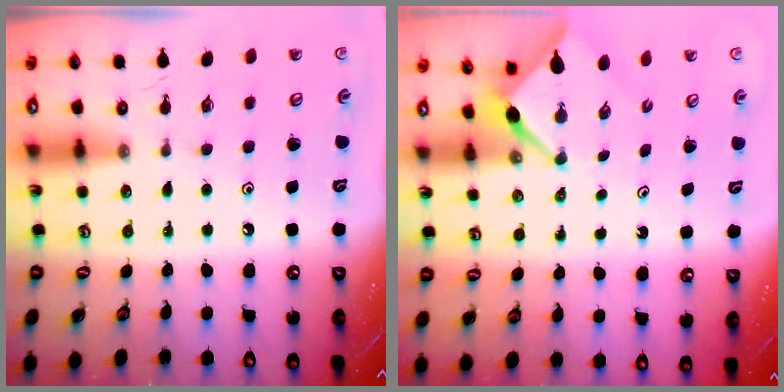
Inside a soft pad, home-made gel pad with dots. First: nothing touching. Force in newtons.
{"total": 2.6, "press": 2.6, "slide": 0.3}